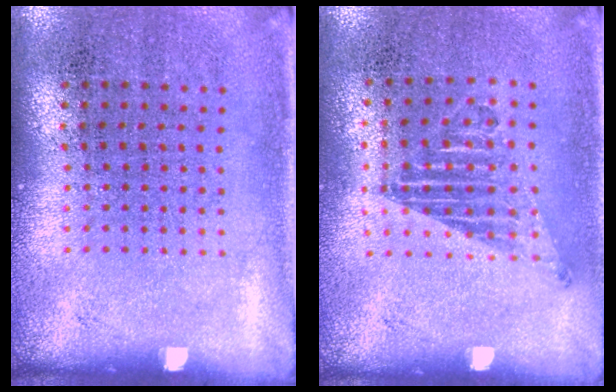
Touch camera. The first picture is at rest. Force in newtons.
{"total": 1.2, "press": 1.0, "slide": 0.7}